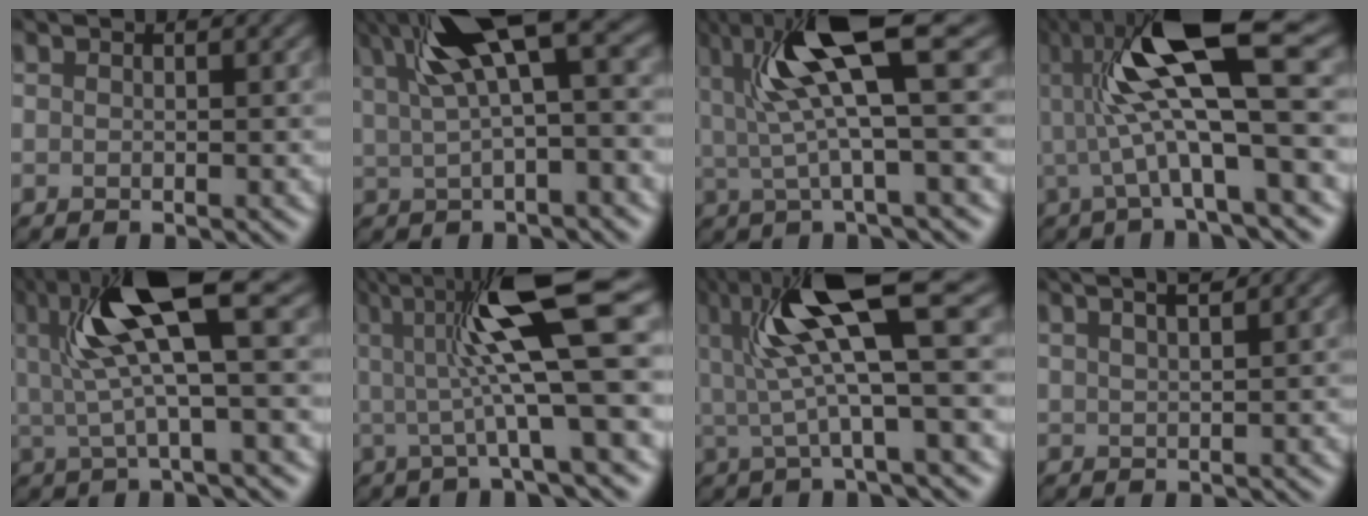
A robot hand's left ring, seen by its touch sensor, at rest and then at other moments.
{"total": 7.8, "force": [3.3, 2.4, 6.6], "torque": [-0.134, 0.014, 0.061]}
{"total": 7.0, "force": [2.1, 1.1, 6.6], "torque": [-0.142, -0.005, 0.046]}
{"total": 9.8, "force": [1.3, 2.1, 9.5], "torque": [-0.186, 0.001, 0.031]}
{"total": 7.3, "force": [2.3, 1.2, 6.8], "torque": [-0.146, -0.003, 0.050]}
{"total": 9.1, "force": [1.9, 1.5, 8.7], "torque": [-0.153, -0.001, 0.034]}
{"total": 7.7, "force": [1.9, 1.2, 7.3], "torque": [-0.153, -0.003, 0.043]}
{"total": 3.5, "force": [2.7, 0.8, 2.0], "torque": [-0.021, 0.022, 0.023]}